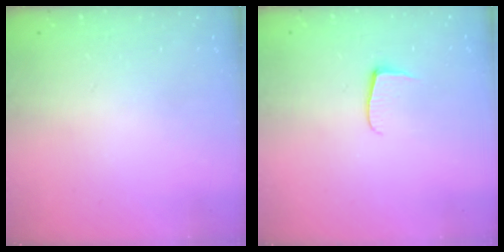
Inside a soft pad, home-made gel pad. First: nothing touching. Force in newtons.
{"total": 5.4, "press": 5.3, "slide": 0.5}